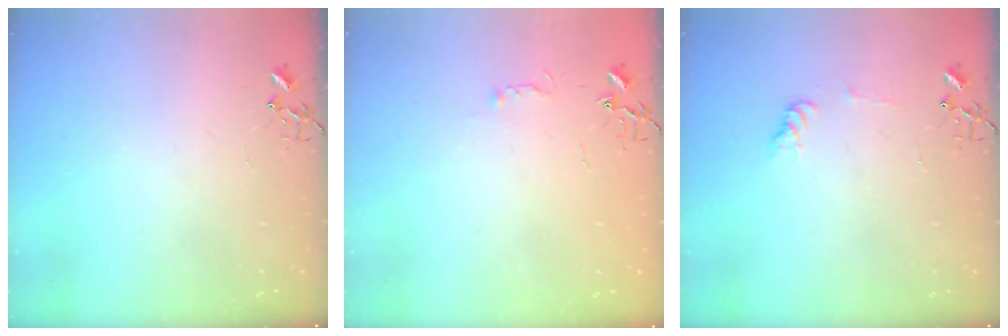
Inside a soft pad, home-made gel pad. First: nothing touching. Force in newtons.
{"total": 3.8, "press": 3.8, "slide": 0.5}
{"total": 7.3, "press": 7.3, "slide": 0.8}